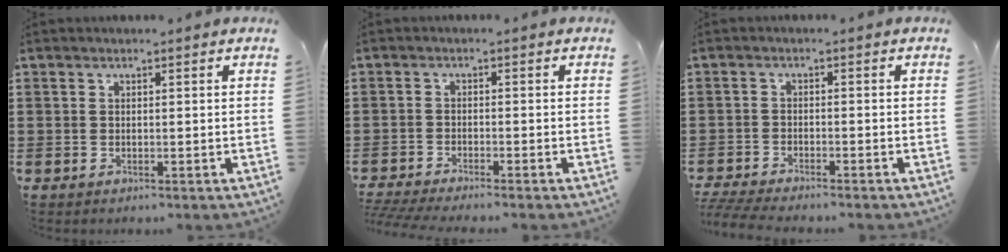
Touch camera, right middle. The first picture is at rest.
{"total": 2.5, "force": [-2.4, 0.0, 0.5], "torque": [-0.017, -0.002, -0.054]}
{"total": 3.6, "force": [-3.4, 0.2, 0.9], "torque": [-0.029, -0.007, -0.074]}